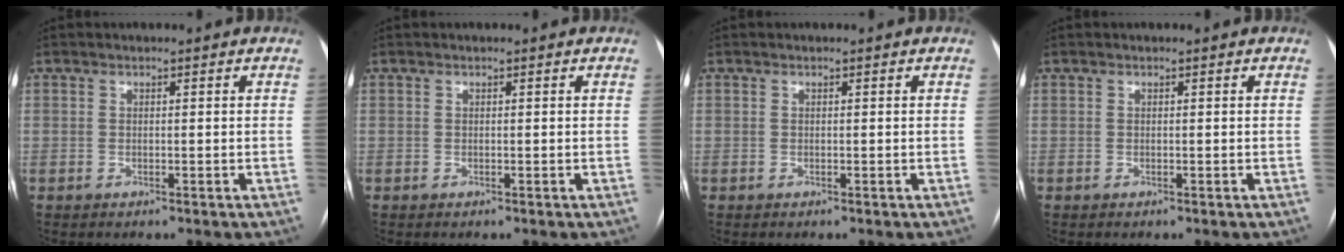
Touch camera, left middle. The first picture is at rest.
{"total": 0.0}
{"total": 0.0}
{"total": 0.0}